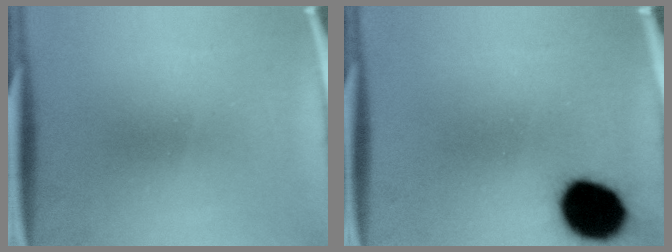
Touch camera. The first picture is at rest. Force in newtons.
{"total": 15.5}